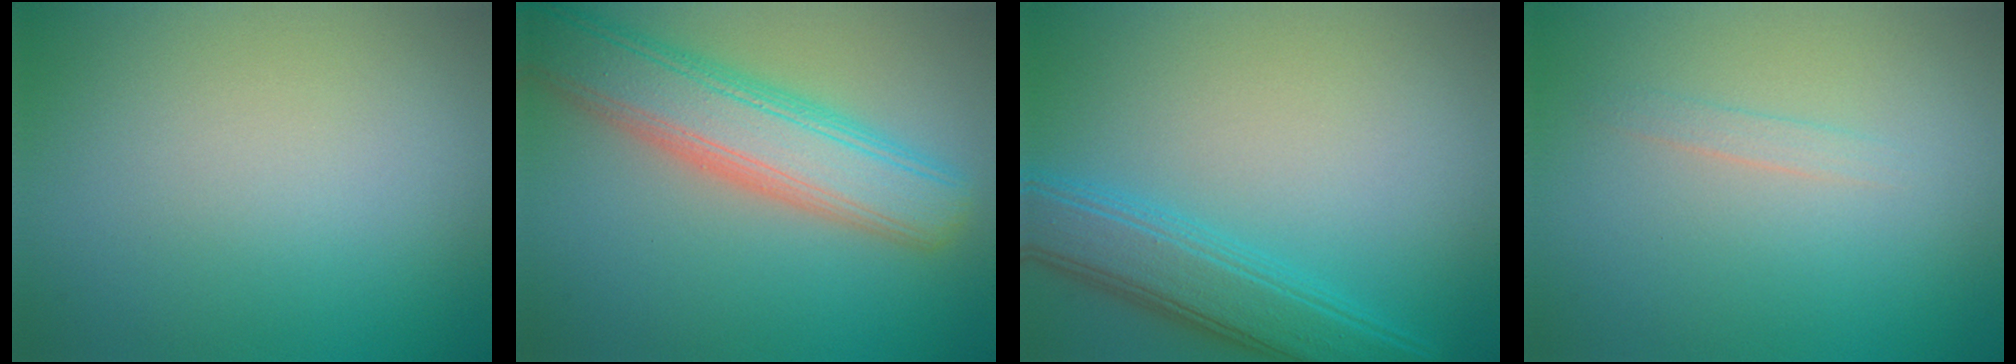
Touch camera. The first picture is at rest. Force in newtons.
{"total": 8.0, "press": 8.0, "slide": 0.4}
{"total": 5.5, "press": 5.5, "slide": 0.1}
{"total": 0.9, "press": 0.9, "slide": 0.1}